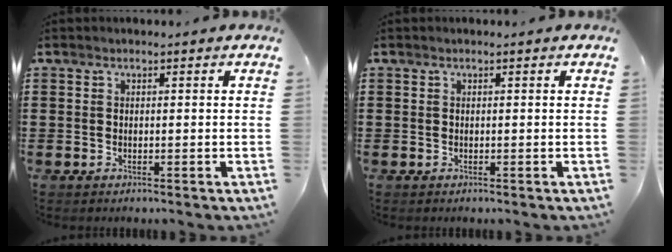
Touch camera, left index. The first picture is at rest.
{"total": 0.0}